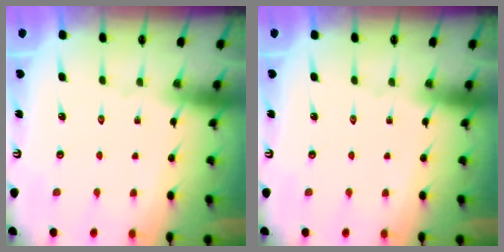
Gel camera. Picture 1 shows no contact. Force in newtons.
{"total": 0.0}